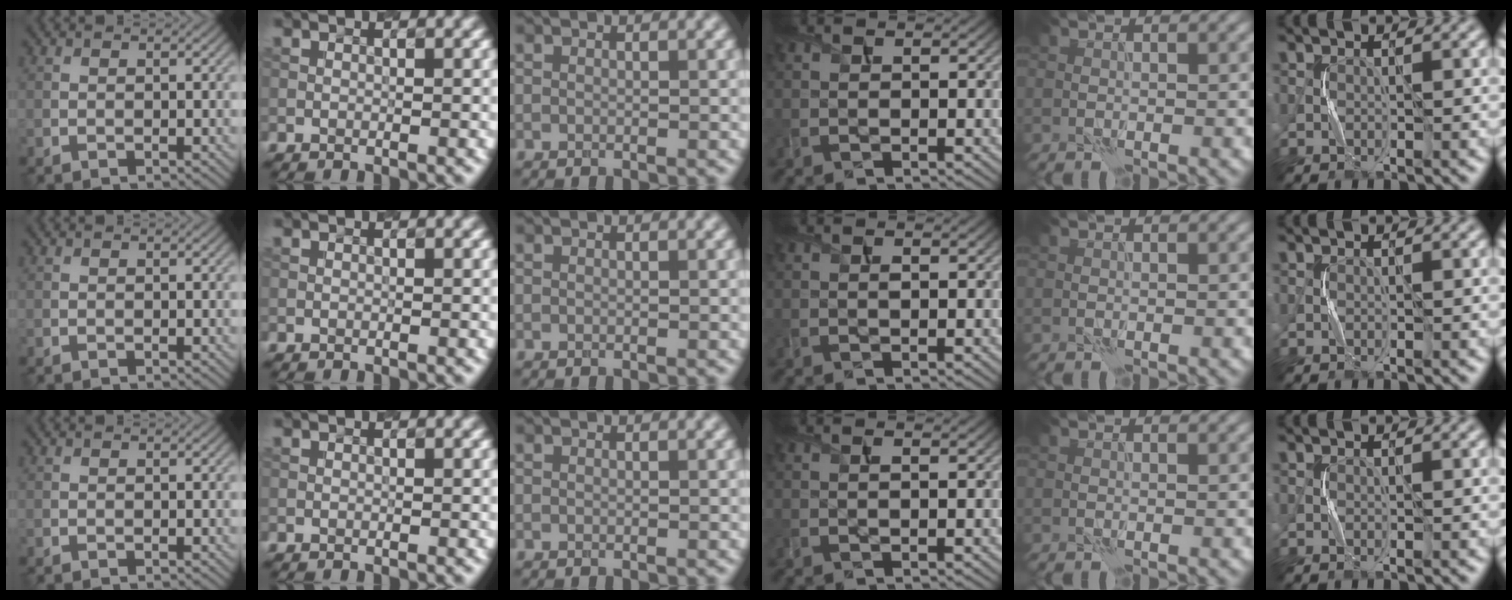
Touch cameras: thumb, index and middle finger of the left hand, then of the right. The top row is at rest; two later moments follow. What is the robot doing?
{"motion": "squeeze", "object": "paper clamp"}